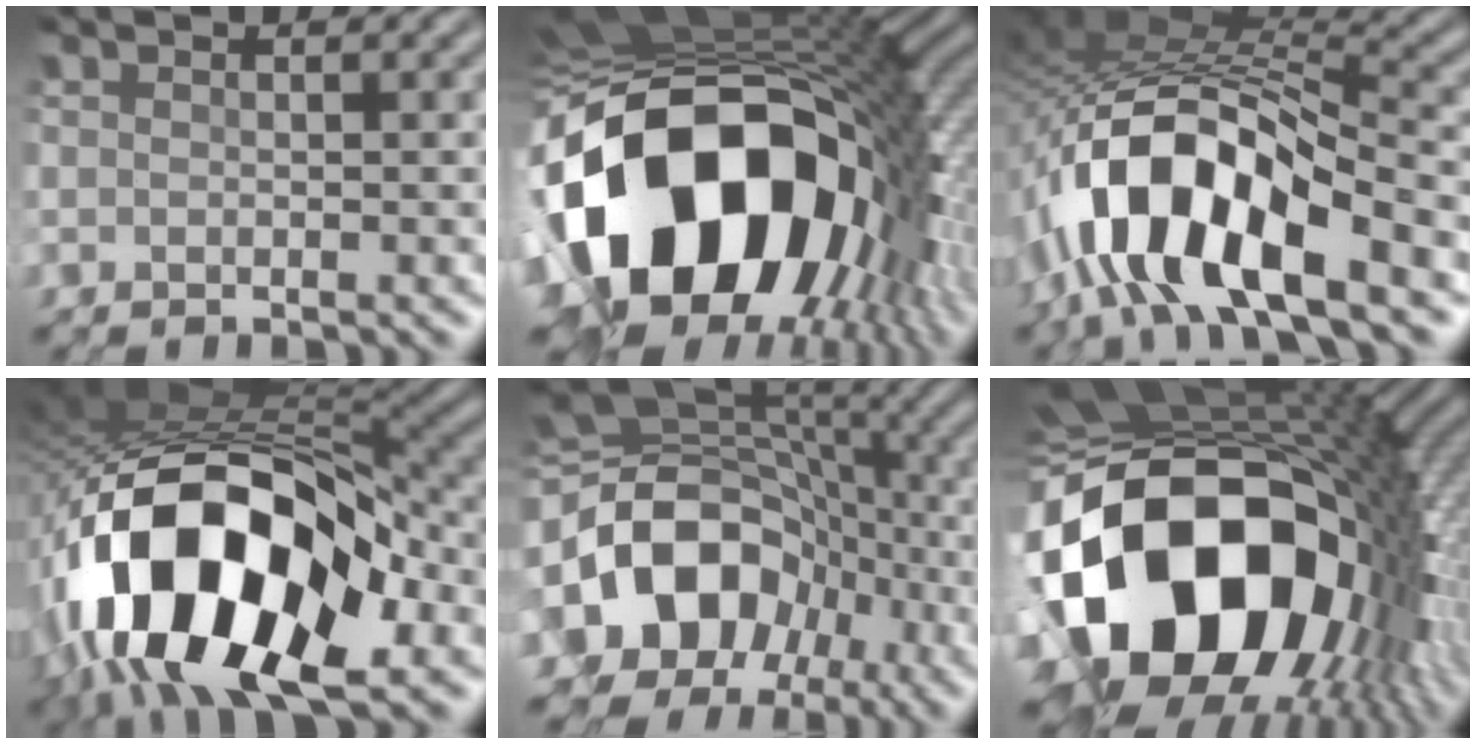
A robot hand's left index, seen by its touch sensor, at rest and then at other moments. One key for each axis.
{"total": 21.1, "fx": -4.6, "fy": 13.4, "fz": 15.6, "tx": -0.326, "ty": -0.052, "tz": -0.056}
{"total": 13.9, "fx": -5.5, "fy": 5.6, "fz": 11.4, "tx": -0.231, "ty": 0.009, "tz": -0.101}
{"total": 19.0, "fx": -5.7, "fy": 9.8, "fz": 15.2, "tx": -0.313, "ty": -0.007, "tz": -0.082}
{"total": 14.2, "fx": -3.3, "fy": 10.8, "fz": 8.6, "tx": -0.172, "ty": -0.010, "tz": -0.047}
{"total": 19.5, "fx": -5.4, "fy": 12.7, "fz": 13.8, "tx": -0.269, "ty": -0.027, "tz": -0.079}